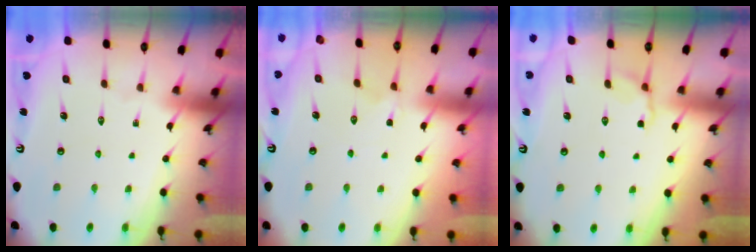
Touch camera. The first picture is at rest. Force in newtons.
{"total": 0.6, "press": 0.5, "slide": 0.3}
{"total": 2.5, "press": 1.9, "slide": 1.6}